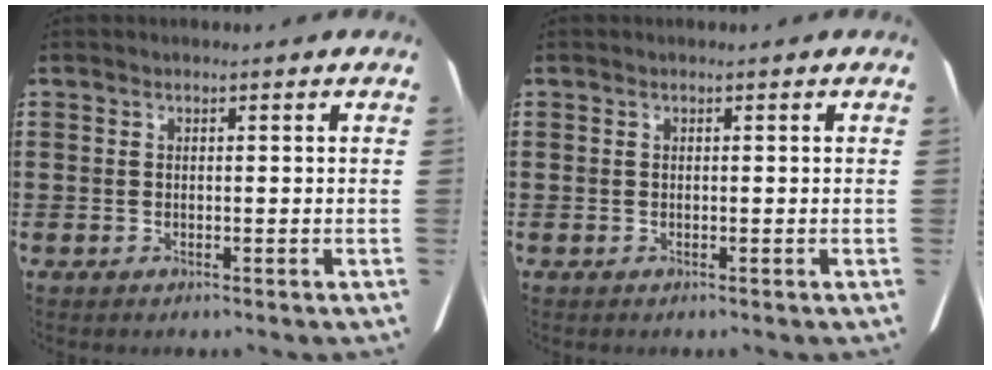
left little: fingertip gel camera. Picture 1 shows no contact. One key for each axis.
{"total": 0.0}